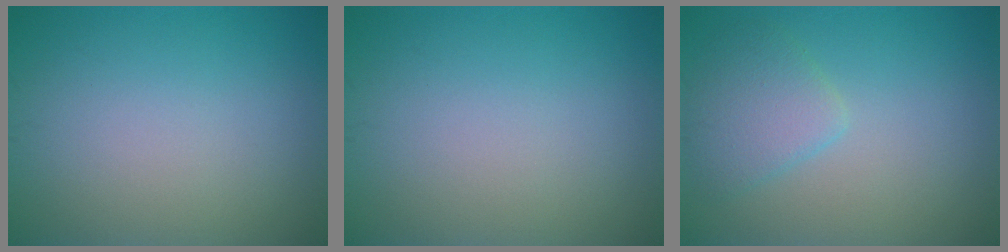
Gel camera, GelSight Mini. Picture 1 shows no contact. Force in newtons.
{"total": 0.0}
{"total": 2.8, "press": 2.8, "slide": 0.2}